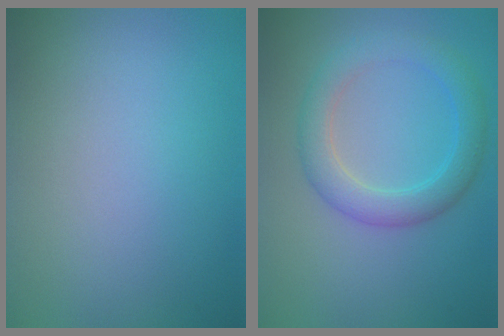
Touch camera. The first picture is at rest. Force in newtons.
{"total": 3.9, "press": 3.9, "slide": 0.1}